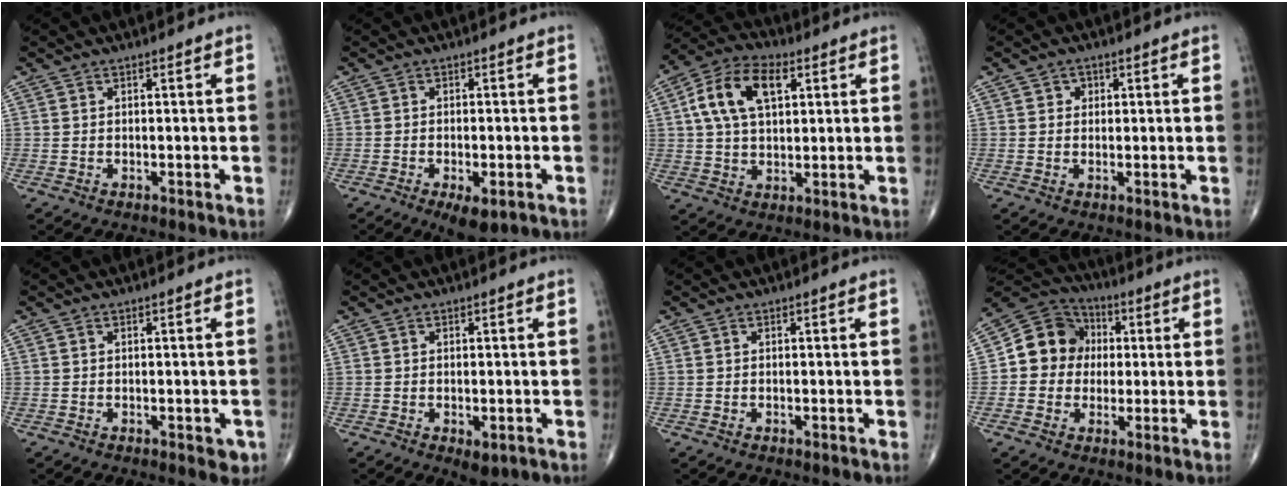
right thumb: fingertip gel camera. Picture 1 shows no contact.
{"total": 5.9, "force": [-2.8, 2.4, 4.6], "torque": [-0.067, -0.002, -0.036]}
{"total": 12.9, "force": [3.9, 7.4, 9.7], "torque": [-0.175, 0.014, 0.066]}
{"total": 1.9, "force": [0.6, 1.7, 0.6], "torque": [0.002, 0.000, 0.004]}
{"total": 2.4, "force": [-0.8, 1.3, 1.9], "torque": [-0.006, 0.001, -0.008]}
{"total": 3.0, "force": [-1.0, 1.5, 2.4], "torque": [-0.032, -0.006, -0.008]}
{"total": 0.0}
{"total": 11.5, "force": [0.9, 10.5, 4.7], "torque": [-0.045, 0.022, 0.003]}